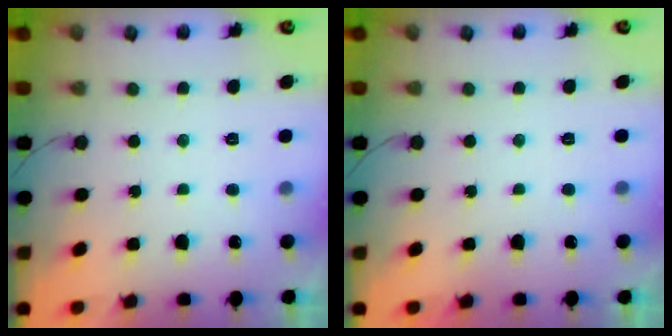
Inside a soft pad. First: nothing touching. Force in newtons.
{"total": 0.0}